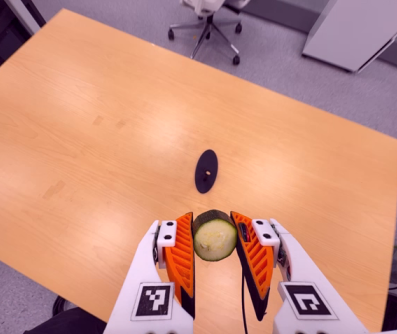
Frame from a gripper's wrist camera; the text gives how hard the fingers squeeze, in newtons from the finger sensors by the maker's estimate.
{"total": 10.6, "left": 9.7, "right": 11.5}